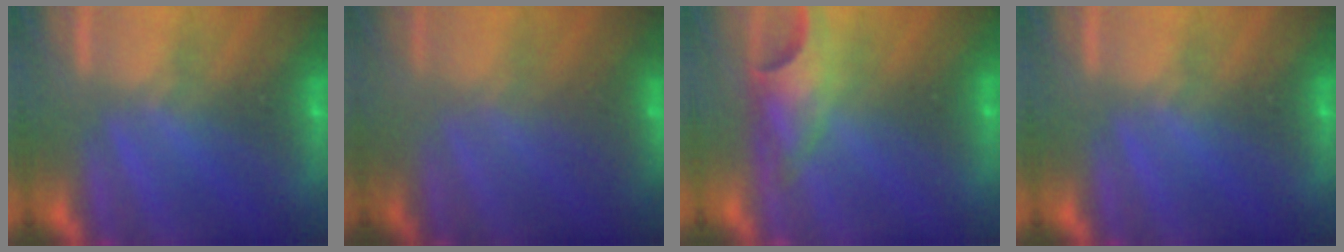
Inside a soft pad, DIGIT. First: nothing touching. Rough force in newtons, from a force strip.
{"total": 2.8}
{"total": 4.6}
{"total": 0.0}